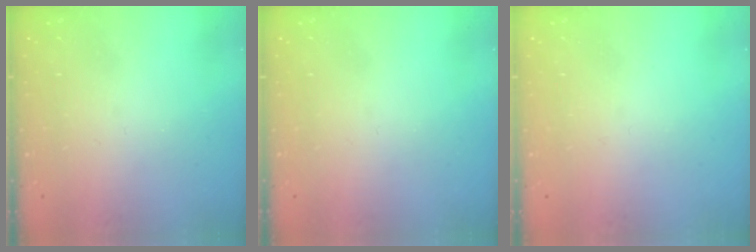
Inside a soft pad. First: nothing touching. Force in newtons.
{"total": 0.0}
{"total": 2.8, "press": 2.8, "slide": 0.4}